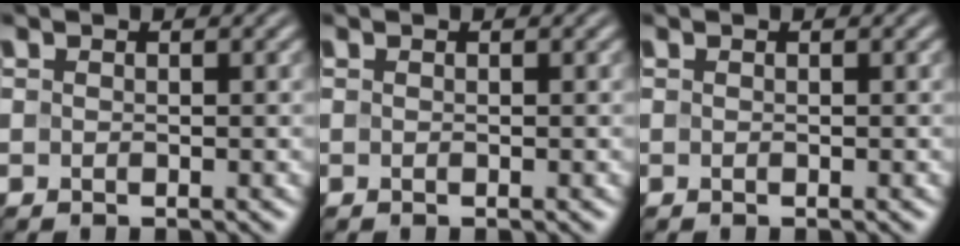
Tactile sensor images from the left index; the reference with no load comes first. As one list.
[{"total": 0.0}, {"total": 0.0}]